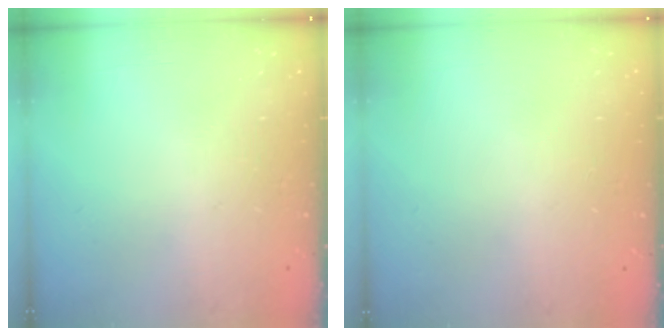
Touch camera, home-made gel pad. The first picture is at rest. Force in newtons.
{"total": 0.0}